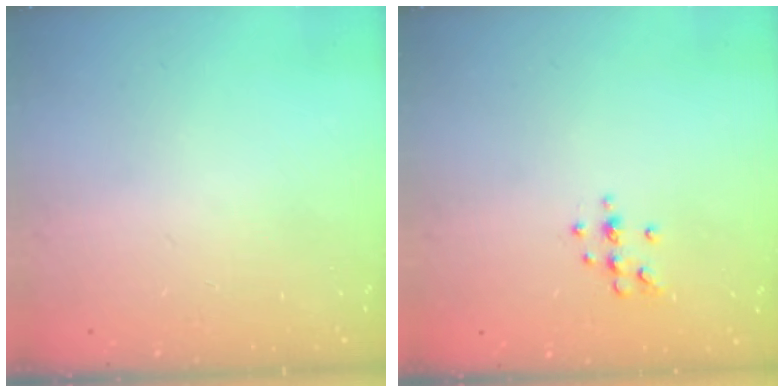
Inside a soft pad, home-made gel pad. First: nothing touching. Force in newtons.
{"total": 6.5, "press": 6.4, "slide": 1.2}